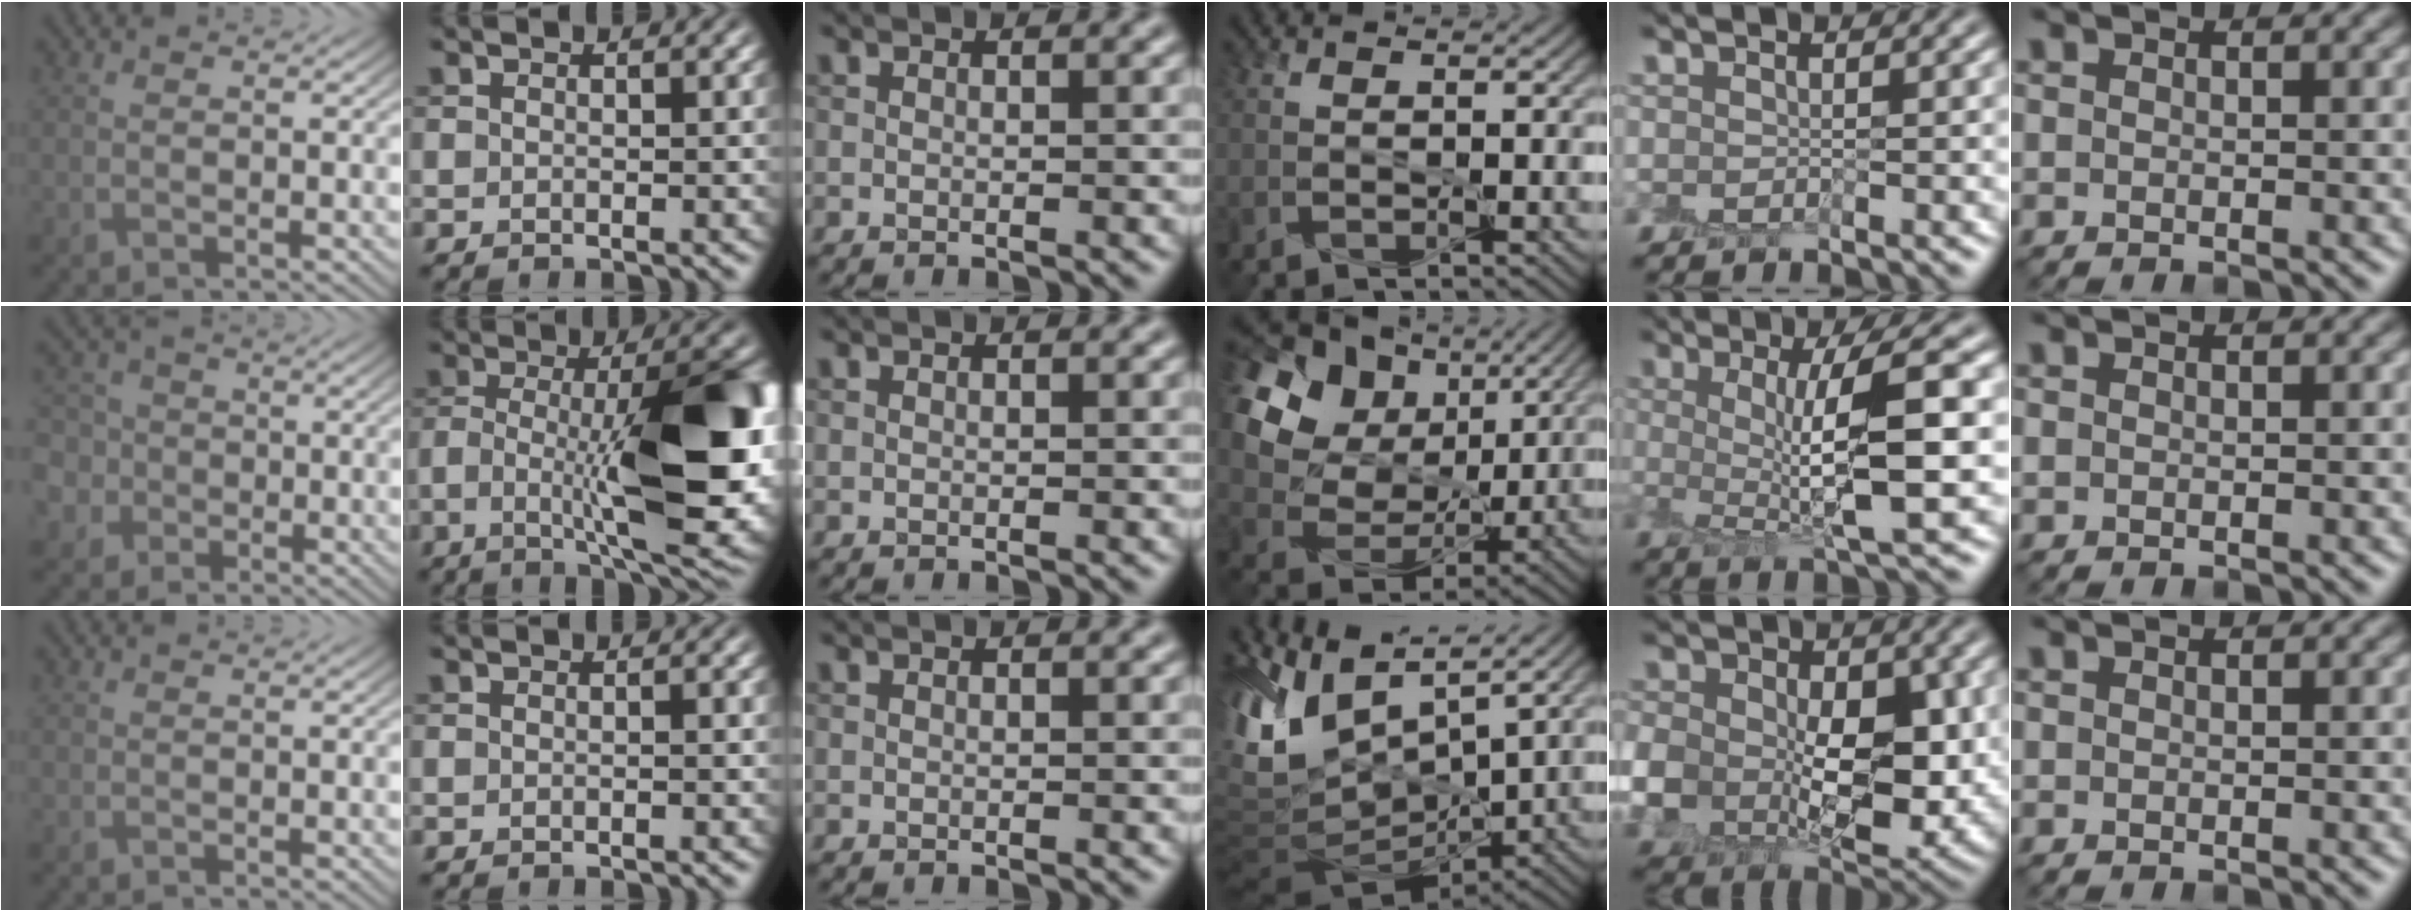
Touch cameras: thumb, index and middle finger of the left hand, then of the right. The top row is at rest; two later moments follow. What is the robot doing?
{"motion": "peel", "object": "small bumper sticker"}